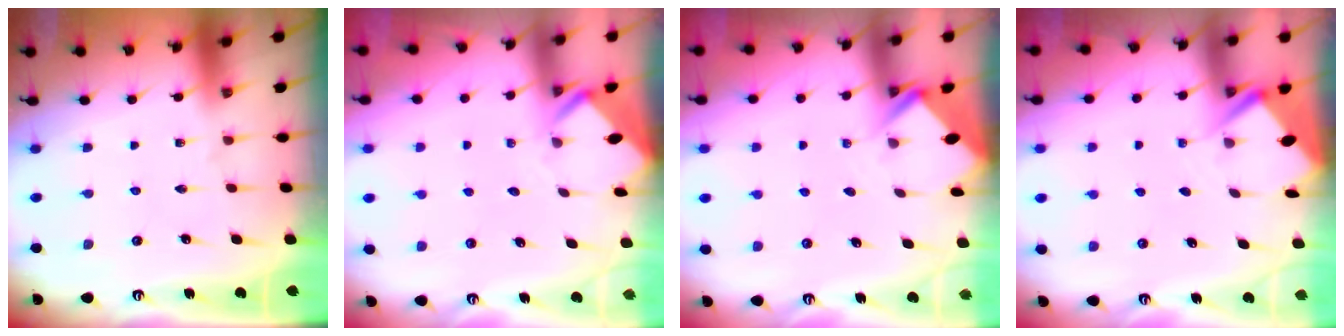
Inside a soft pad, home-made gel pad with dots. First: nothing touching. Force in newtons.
{"total": 3.5, "press": 3.5, "slide": 0.2}
{"total": 2.9, "press": 2.9, "slide": 0.2}
{"total": 3.0, "press": 2.9, "slide": 0.4}